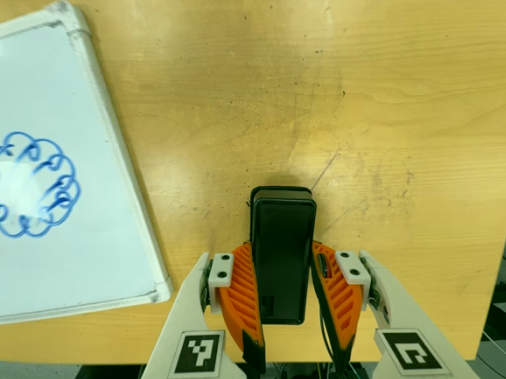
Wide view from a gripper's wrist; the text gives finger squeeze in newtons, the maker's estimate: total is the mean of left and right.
{"total": 5.7, "left": 3.5, "right": 7.8}